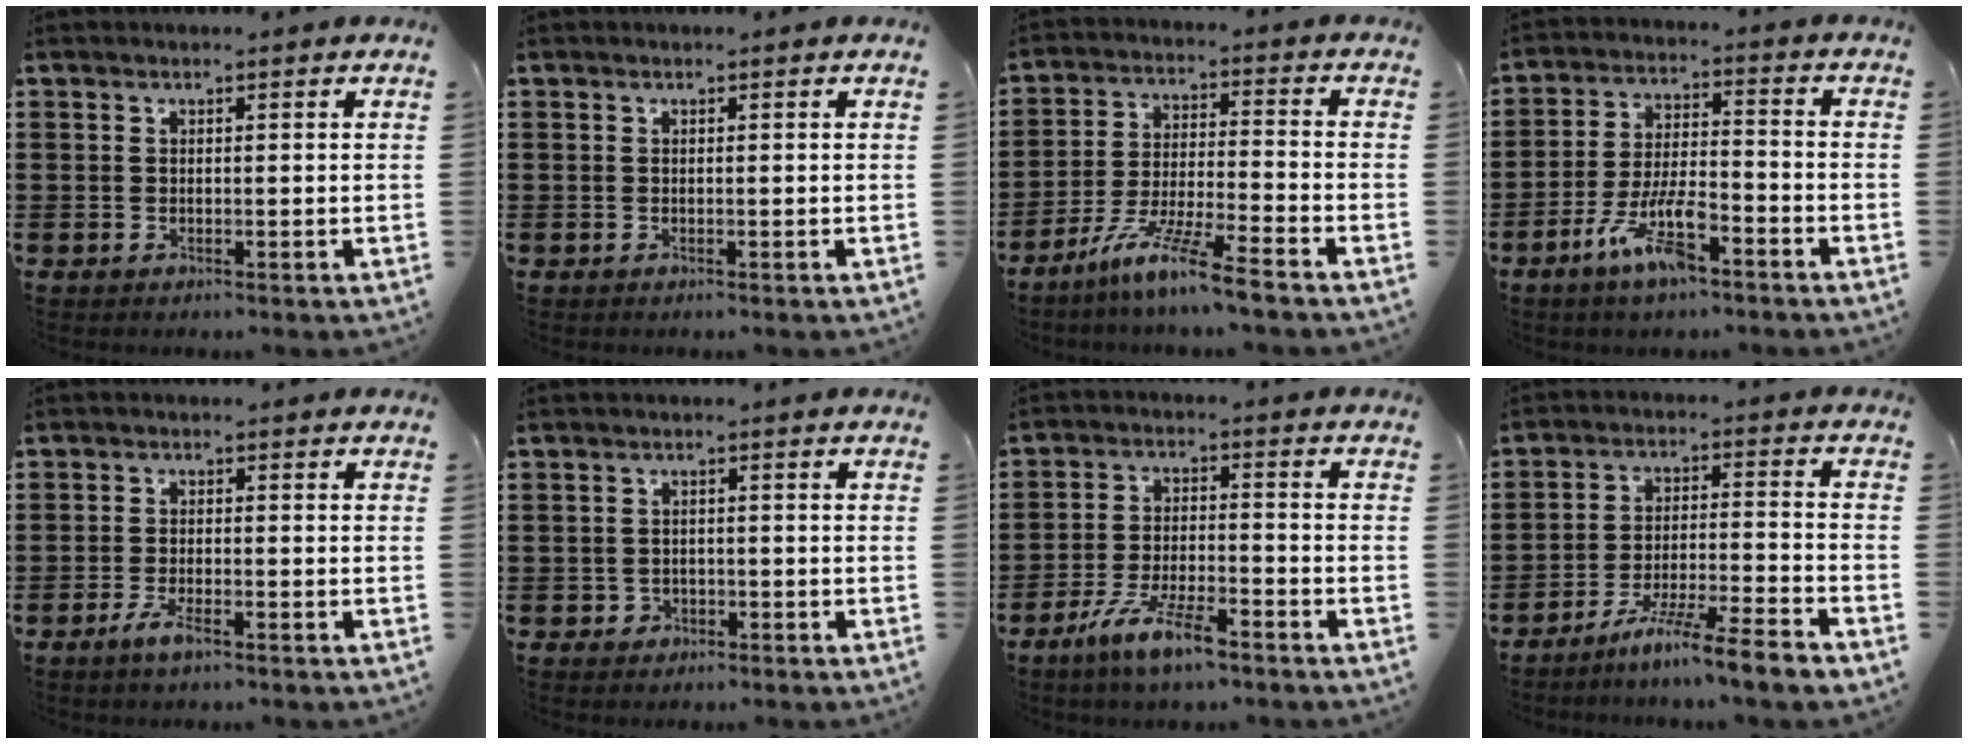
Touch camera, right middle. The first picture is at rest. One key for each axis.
{"total": 0.0}
{"total": 9.3, "fx": -7.7, "fy": -0.5, "fz": 5.2, "tx": -0.104, "ty": -0.008, "tz": -0.151}
{"total": 9.1, "fx": -5.2, "fy": 2.8, "fz": 6.9, "tx": -0.146, "ty": 0.002, "tz": -0.098}
{"total": 3.1, "fx": -1.9, "fy": 0.7, "fz": 2.3, "tx": -0.051, "ty": 0.000, "tz": -0.041}
{"total": 1.5, "fx": -1.0, "fy": 1.1, "fz": 0.1, "tx": -0.008, "ty": 0.001, "tz": -0.025}
{"total": 7.5, "fx": -5.5, "fy": 1.3, "fz": 4.8, "tx": -0.109, "ty": -0.004, "tz": -0.107}
{"total": 8.1, "fx": -7.0, "fy": -0.6, "fz": 4.0, "tx": -0.070, "ty": -0.005, "tz": -0.136}